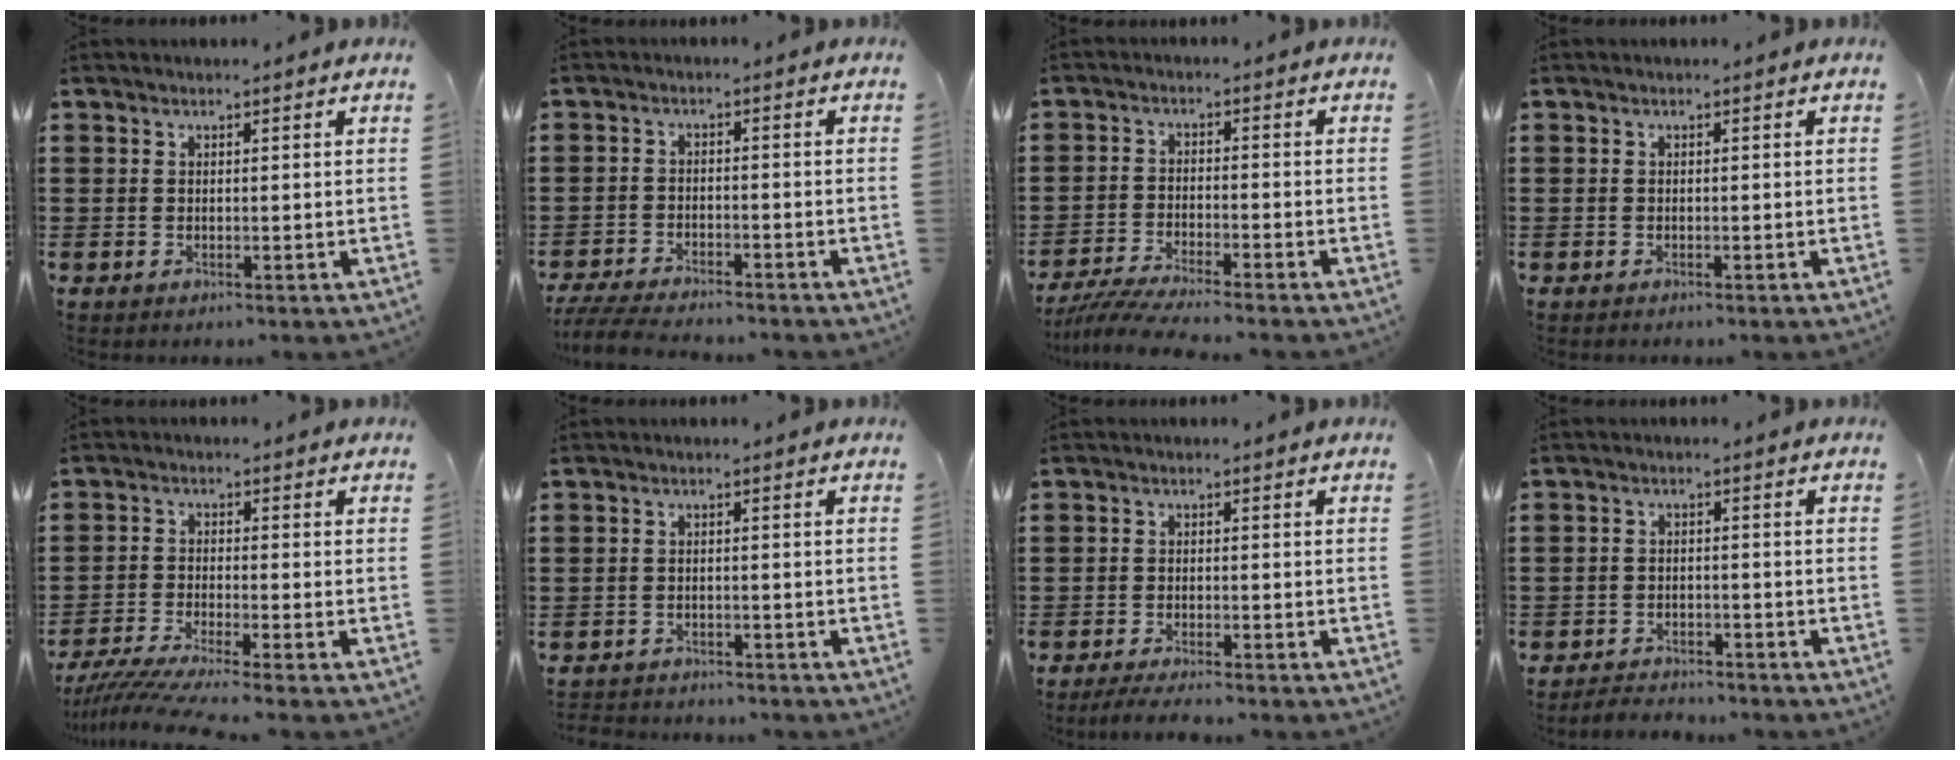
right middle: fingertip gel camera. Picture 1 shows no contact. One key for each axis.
{"total": 4.5, "fx": -4.3, "fy": 0.3, "fz": 1.2, "tx": -0.040, "ty": -0.009, "tz": -0.090}
{"total": 4.7, "fx": -4.4, "fy": -0.1, "fz": 1.7, "tx": -0.043, "ty": -0.014, "tz": -0.089}
{"total": 0.0}
{"total": 4.7, "fx": -4.2, "fy": -0.3, "fz": 2.2, "tx": -0.066, "ty": -0.027, "tz": -0.087}
{"total": 1.8, "fx": -1.8, "fy": 0.2, "fz": -0.1, "tx": -0.005, "ty": 0.000, "tz": -0.040}
{"total": 2.4, "fx": -2.4, "fy": 0.0, "fz": 0.7, "tx": -0.012, "ty": 0.001, "tz": -0.047}
{"total": 3.1, "fx": -3.1, "fy": 0.5, "fz": -0.2, "tx": -0.004, "ty": -0.001, "tz": -0.067}